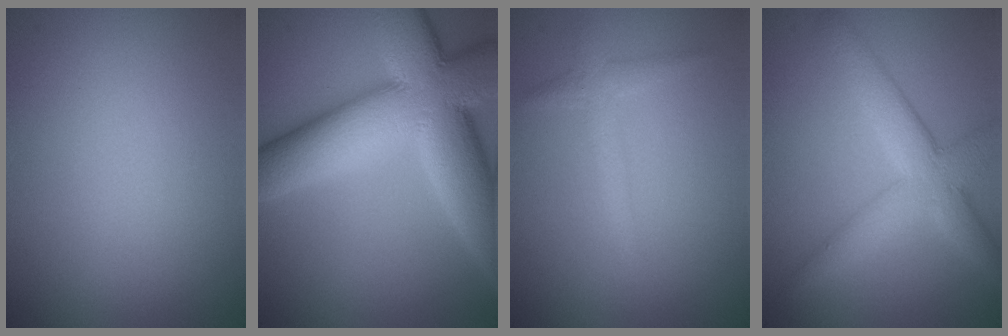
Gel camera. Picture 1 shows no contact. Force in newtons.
{"total": 14.3, "press": 14.2, "slide": 1.1}
{"total": 1.8, "press": 1.7, "slide": 0.1}
{"total": 5.4, "press": 5.4, "slide": 0.4}